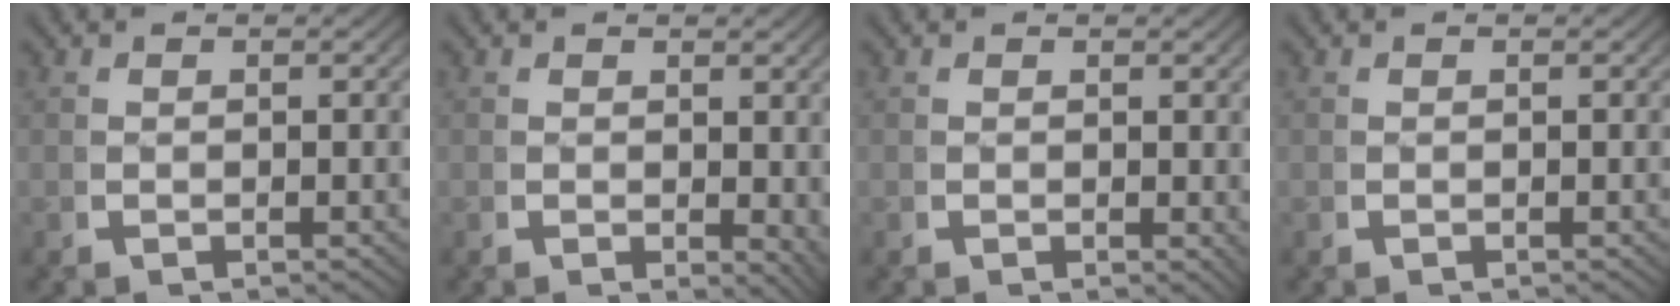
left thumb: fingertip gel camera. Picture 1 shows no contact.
{"total": 2.1, "force": [0.5, 1.2, 1.6], "torque": [-0.014, -0.011, 0.013]}
{"total": 0.8, "force": [0.4, 0.4, 0.6], "torque": [-0.005, -0.004, 0.007]}
{"total": 0.0}